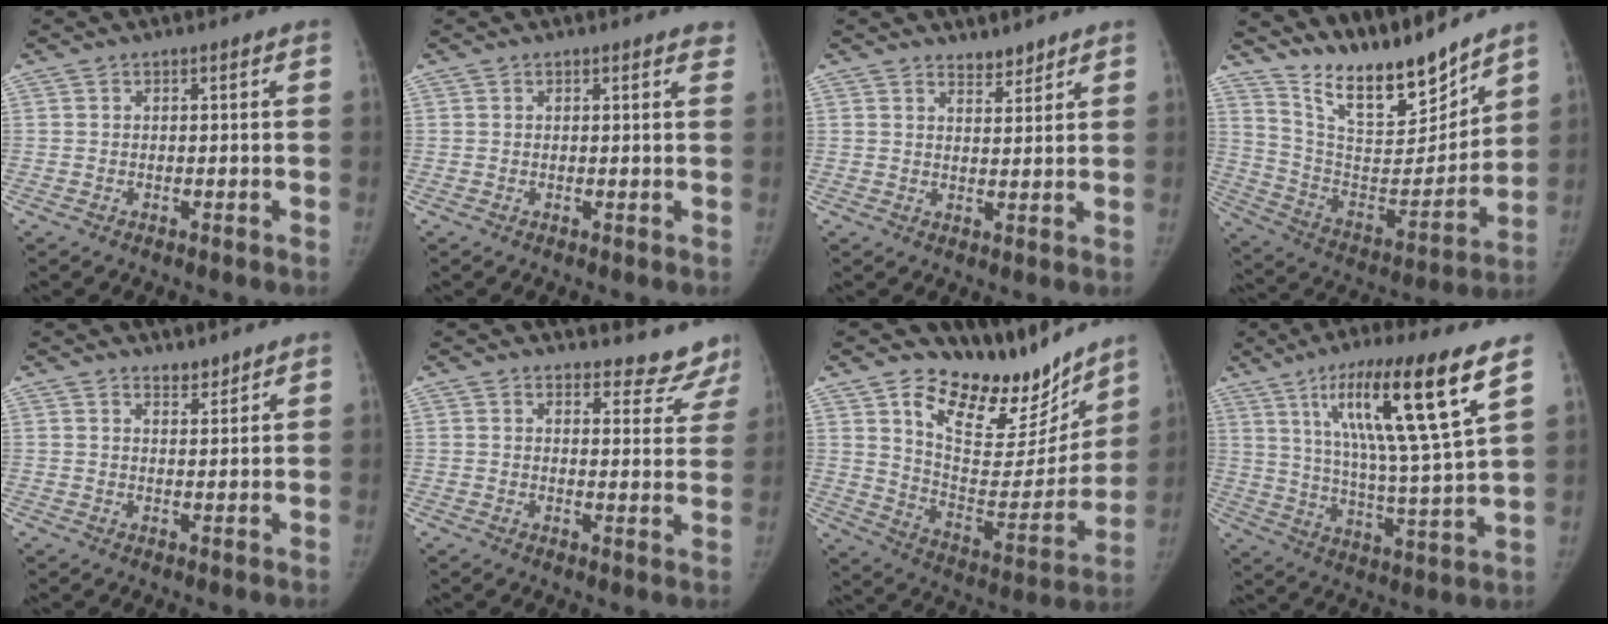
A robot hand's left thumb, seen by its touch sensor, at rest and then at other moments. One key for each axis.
{"total": 1.7, "fx": 1.4, "fy": 0.5, "fz": 0.8, "tx": -0.002, "ty": -0.003, "tz": 0.009}
{"total": 3.0, "fx": 2.7, "fy": 1.0, "fz": 0.7, "tx": 0.003, "ty": -0.023, "tz": 0.043}
{"total": 19.0, "fx": 16.4, "fy": 4.8, "fz": 8.2, "tx": -0.094, "ty": -0.108, "tz": 0.294}
{"total": 2.4, "fx": 2.3, "fy": 0.8, "fz": 0.5, "tx": 0.004, "ty": -0.019, "tz": 0.035}
{"total": 10.0, "fx": 9.6, "fy": 2.7, "fz": 0.3, "tx": 0.040, "ty": -0.082, "tz": 0.090}
{"total": 20.0, "fx": 15.7, "fy": 9.0, "fz": 8.5, "tx": -0.054, "ty": -0.113, "tz": 0.253}
{"total": 20.4, "fx": 10.5, "fy": 1.8, "fz": 17.4, "tx": -0.280, "ty": -0.046, "tz": 0.176}